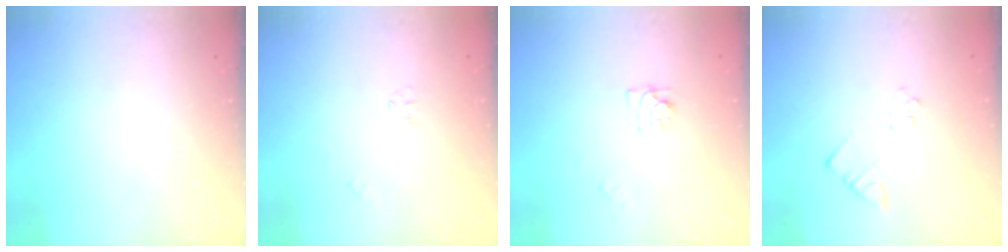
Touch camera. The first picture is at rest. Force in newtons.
{"total": 2.7, "press": 2.7, "slide": 0.4}
{"total": 5.1, "press": 5.0, "slide": 0.8}
{"total": 1.4, "press": 1.4, "slide": 0.1}